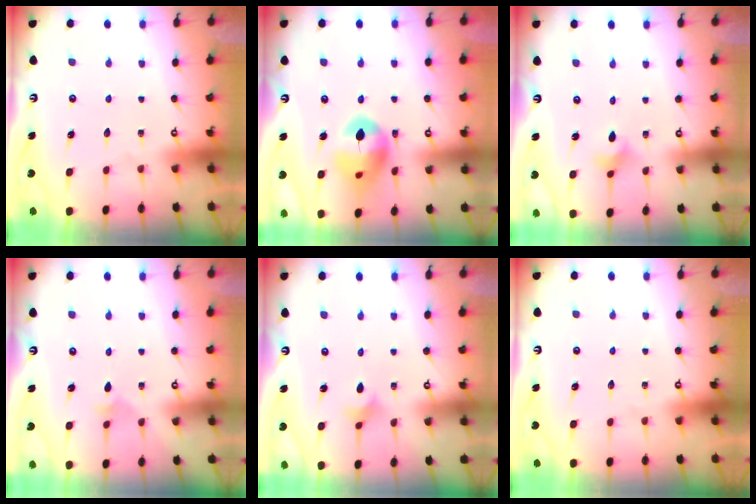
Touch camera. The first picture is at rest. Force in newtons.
{"total": 14.0, "press": 13.9, "slide": 1.9}
{"total": 3.4, "press": 3.3, "slide": 0.8}
{"total": 2.3, "press": 2.3, "slide": 0.6}
{"total": 2.9, "press": 2.9, "slide": 0.5}
{"total": 0.0}